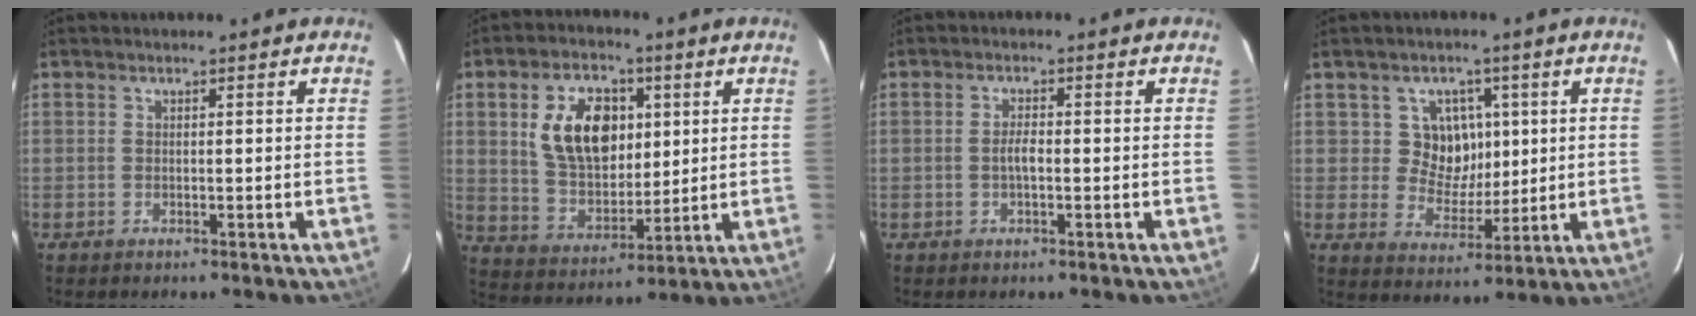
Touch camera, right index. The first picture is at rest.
{"total": 14.5, "force": [3.9, 9.2, 10.5], "torque": [-0.198, 0.018, 0.084]}
{"total": 2.1, "force": [-0.5, 0.6, 2.0], "torque": [-0.039, 0.004, -0.011]}
{"total": 7.6, "force": [1.8, 7.0, 2.4], "torque": [-0.038, 0.003, 0.033]}